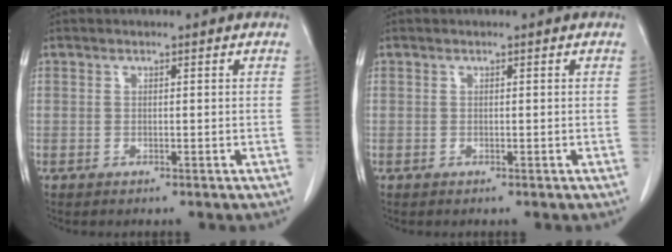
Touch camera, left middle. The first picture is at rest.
{"total": 0.0}